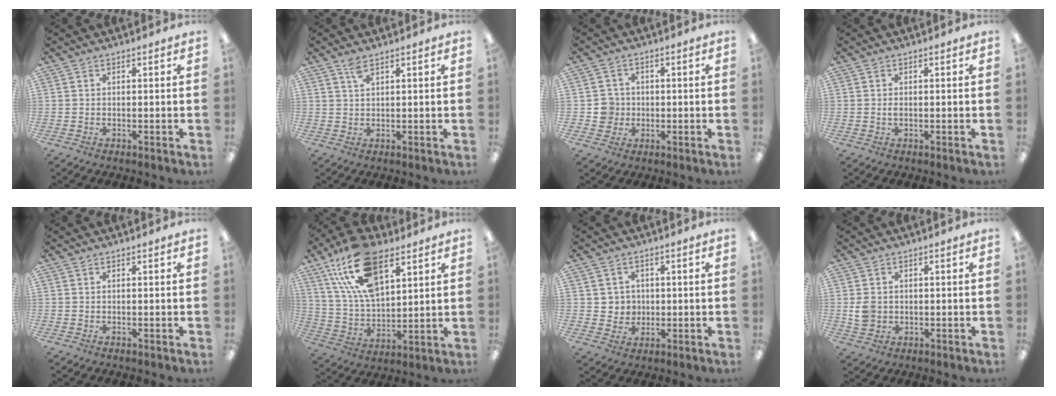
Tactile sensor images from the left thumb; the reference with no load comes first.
{"total": 2.4, "force": [1.7, 0.6, 1.6], "torque": [-0.038, 0.003, 0.031]}
{"total": 4.6, "force": [-0.2, 4.6, 0.6], "torque": [-0.005, 0.006, -0.006]}
{"total": 0.6, "force": [0.0, 0.3, 0.5], "torque": [-0.012, 0.002, 0.000]}
{"total": 0.0}
{"total": 20.4, "force": [11.6, 10.4, 13.1], "torque": [-0.267, -0.040, 0.204]}
{"total": 4.1, "force": [1.2, 4.0, 0.0], "torque": [-0.001, 0.001, 0.018]}
{"total": 4.0, "force": [0.1, 3.6, 1.9], "torque": [-0.028, 0.005, 0.004]}